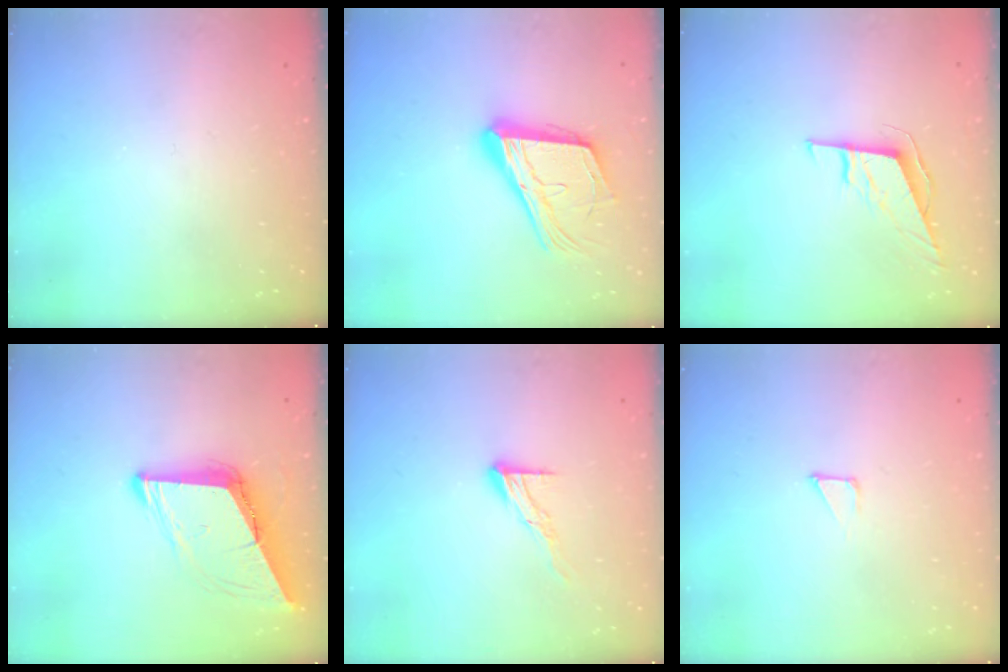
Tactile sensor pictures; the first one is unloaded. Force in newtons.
{"total": 18.8, "press": 18.5, "slide": 3.2}
{"total": 6.9, "press": 6.3, "slide": 2.8}
{"total": 9.5, "press": 9.4, "slide": 1.6}
{"total": 8.7, "press": 8.7, "slide": 0.7}
{"total": 1.2, "press": 1.2, "slide": 0.0}